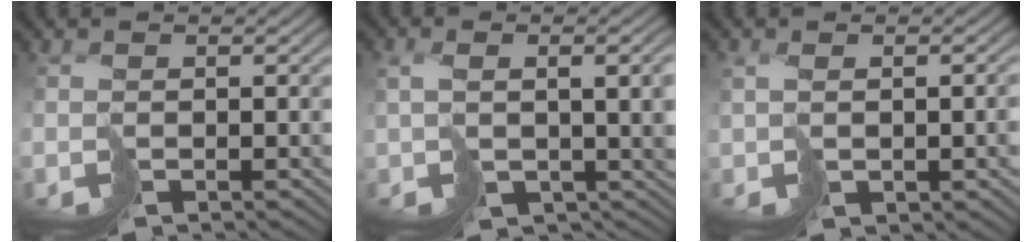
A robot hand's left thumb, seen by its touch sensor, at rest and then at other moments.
{"total": 8.1, "force": [0.9, 4.3, 6.8], "torque": [-0.130, -0.022, 0.053]}
{"total": 3.7, "force": [0.3, 1.6, 3.3], "torque": [-0.066, -0.002, 0.018]}